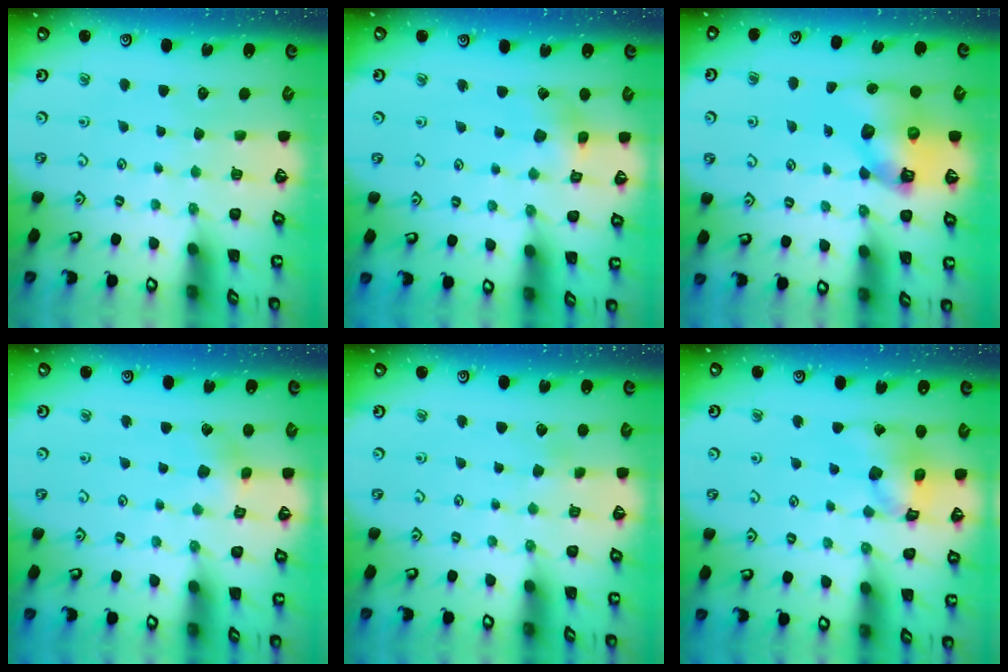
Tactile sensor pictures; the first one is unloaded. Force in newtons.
{"total": 4.2, "press": 4.2, "slide": 0.4}
{"total": 10.5, "press": 10.4, "slide": 1.6}
{"total": 5.1, "press": 5.0, "slide": 0.2}
{"total": 1.7, "press": 1.7, "slide": 0.1}
{"total": 13.1, "press": 13.0, "slide": 1.5}